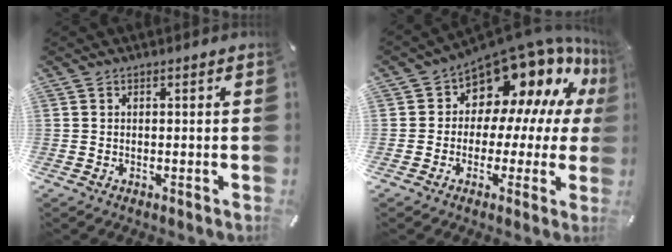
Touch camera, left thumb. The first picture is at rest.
{"total": 14.0, "force": [10.0, 7.8, 6.0], "torque": [-0.099, -0.098, 0.174]}